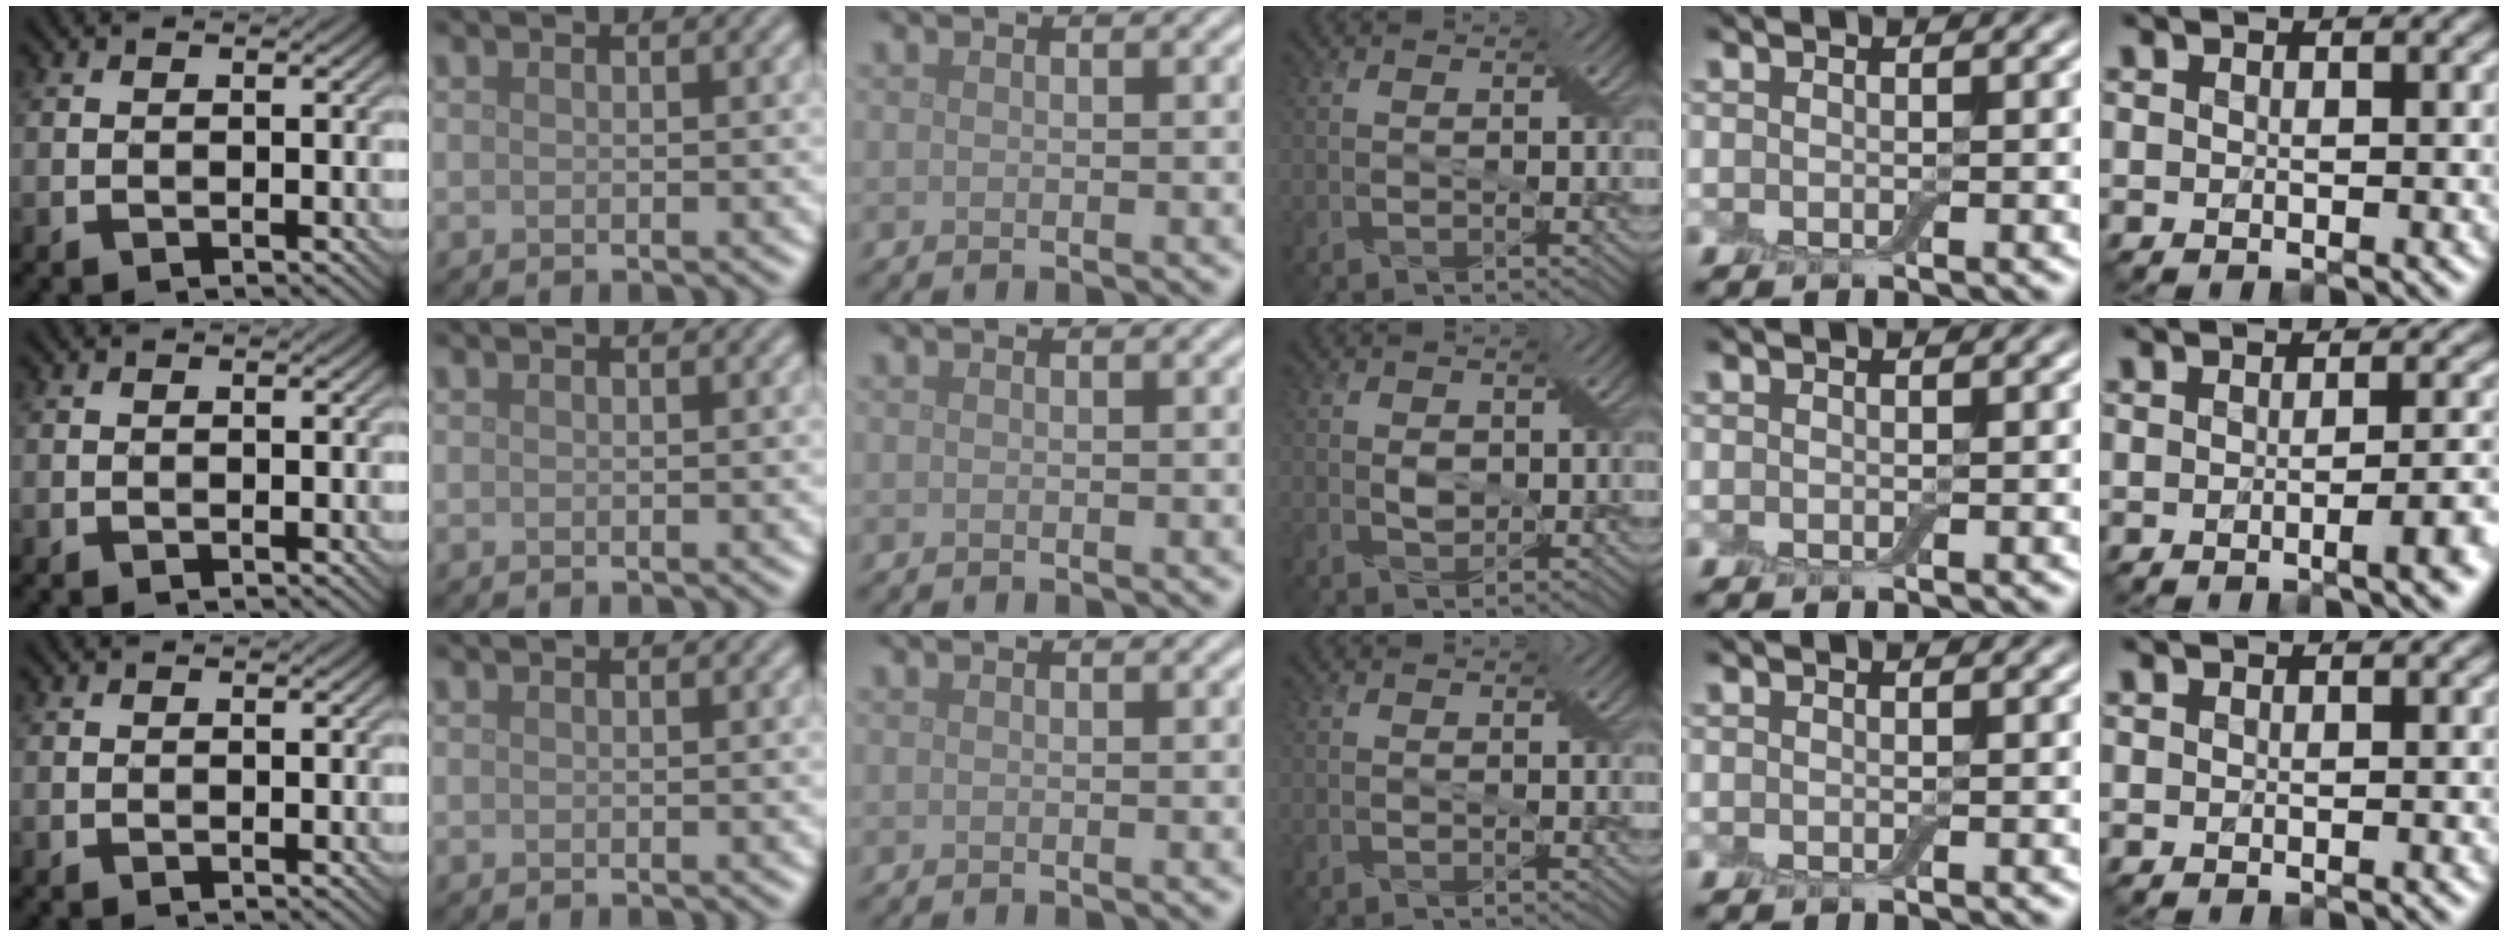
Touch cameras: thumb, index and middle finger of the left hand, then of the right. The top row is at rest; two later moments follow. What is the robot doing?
{"motion": "extract", "object": "backpack"}